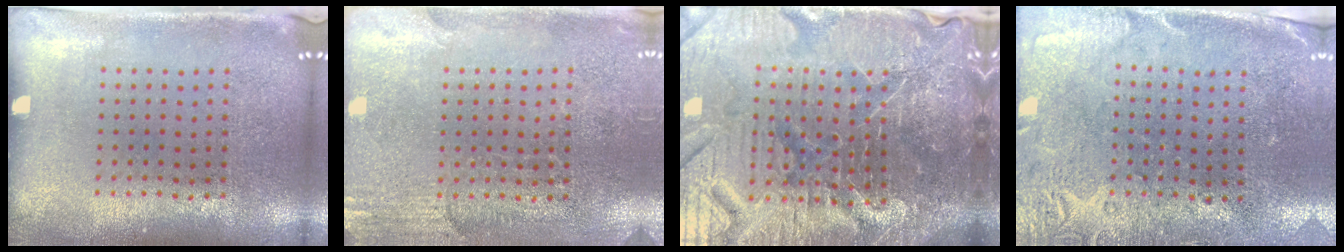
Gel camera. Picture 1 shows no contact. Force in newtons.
{"total": 2.6, "press": 2.3, "slide": 1.2}
{"total": 6.8, "press": 6.1, "slide": 3.0}
{"total": 2.7, "press": 2.2, "slide": 1.6}